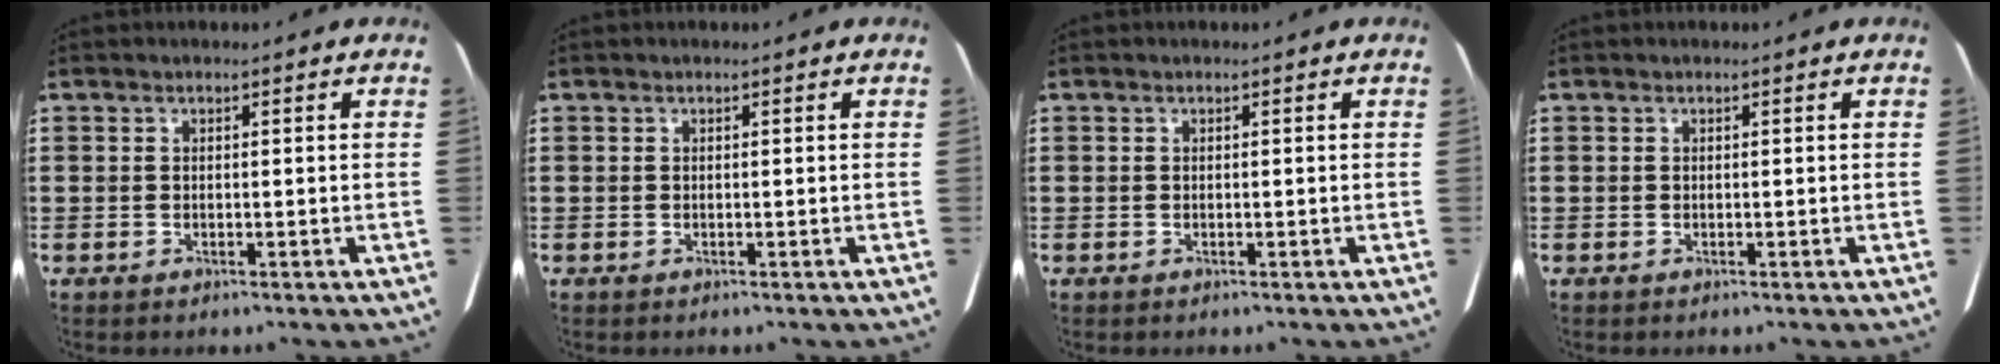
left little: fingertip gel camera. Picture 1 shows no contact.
{"total": 0.0}
{"total": 0.0}
{"total": 0.0}